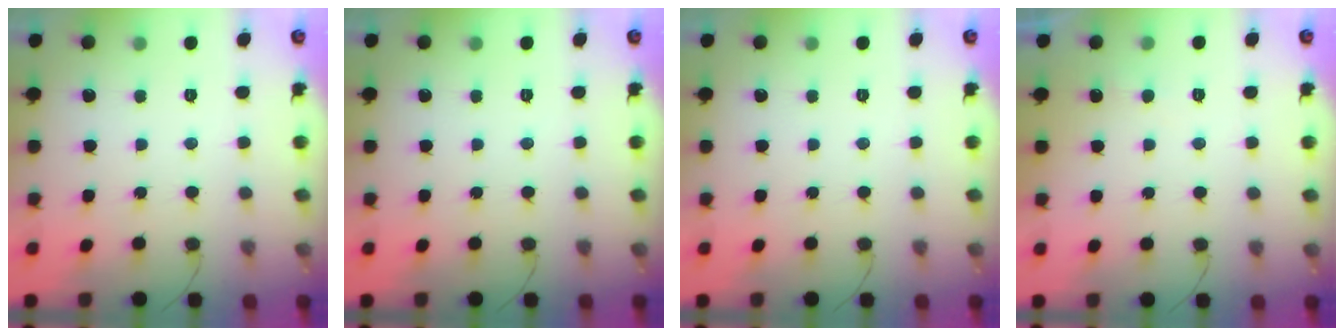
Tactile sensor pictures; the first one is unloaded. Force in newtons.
{"total": 0.0}
{"total": 0.0}
{"total": 3.0, "press": 2.9, "slide": 0.4}